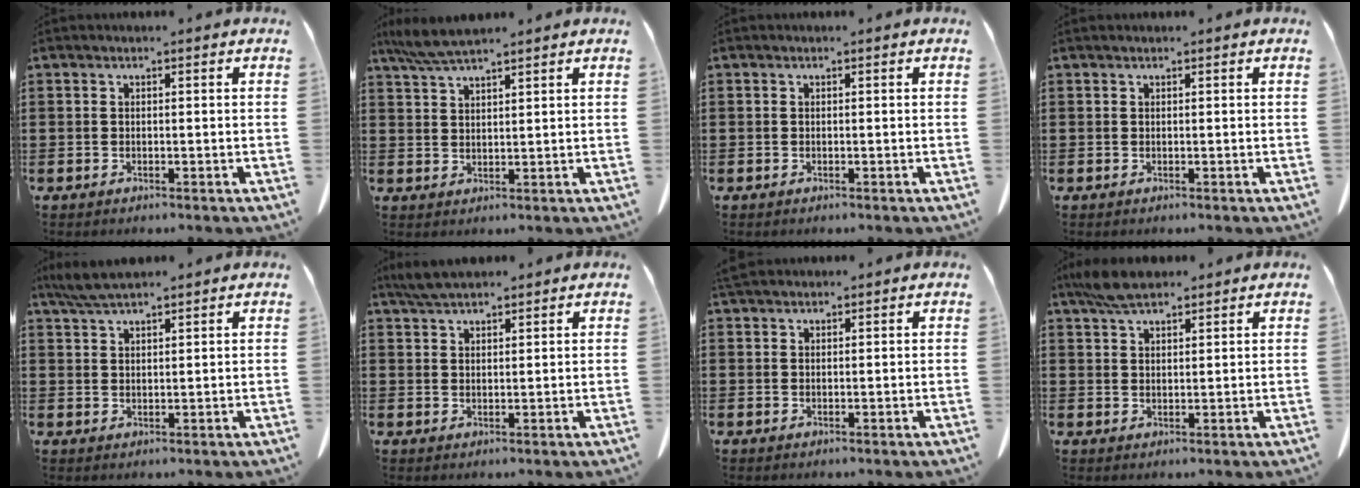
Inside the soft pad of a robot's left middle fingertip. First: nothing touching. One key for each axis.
{"total": 4.9, "fx": 4.1, "fy": 0.5, "fz": 2.7, "tx": -0.063, "ty": -0.006, "tz": 0.076}
{"total": 0.0}
{"total": 0.0}
{"total": 4.3, "fx": 3.6, "fy": 0.7, "fz": 2.3, "tx": -0.053, "ty": -0.004, "tz": 0.068}
{"total": 3.7, "fx": 3.3, "fy": 0.8, "fz": 1.5, "tx": -0.039, "ty": 0.000, "tz": 0.062}
{"total": 1.9, "fx": 1.7, "fy": 0.5, "fz": 0.6, "tx": -0.017, "ty": 0.003, "tz": 0.034}
{"total": 5.5, "fx": 4.4, "fy": 1.6, "fz": 2.8, "tx": -0.066, "ty": -0.002, "tz": 0.083}